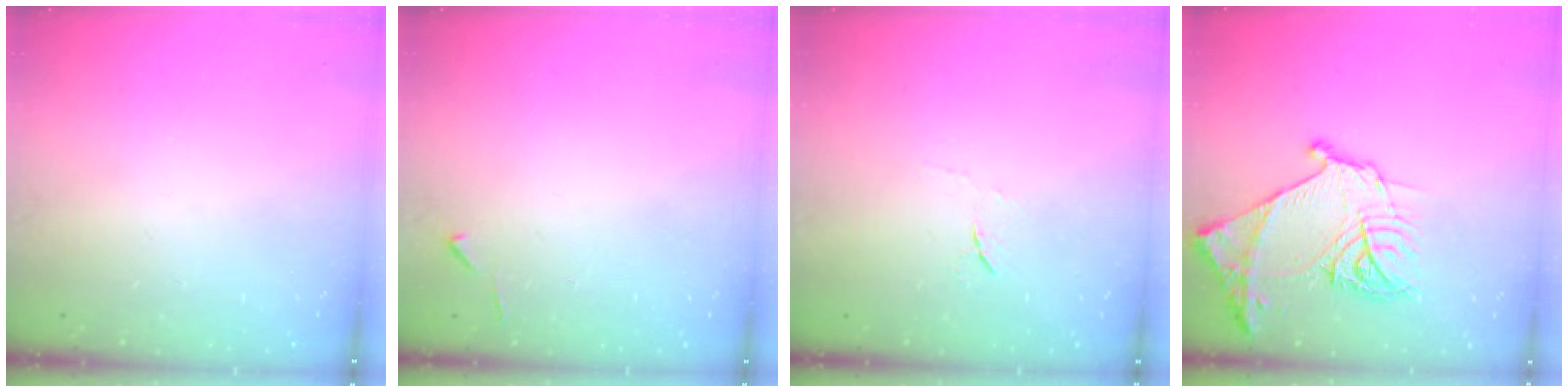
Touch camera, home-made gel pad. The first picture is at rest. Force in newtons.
{"total": 4.3, "press": 4.3, "slide": 0.6}
{"total": 4.6, "press": 4.6, "slide": 0.7}
{"total": 19.4, "press": 19.3, "slide": 2.0}